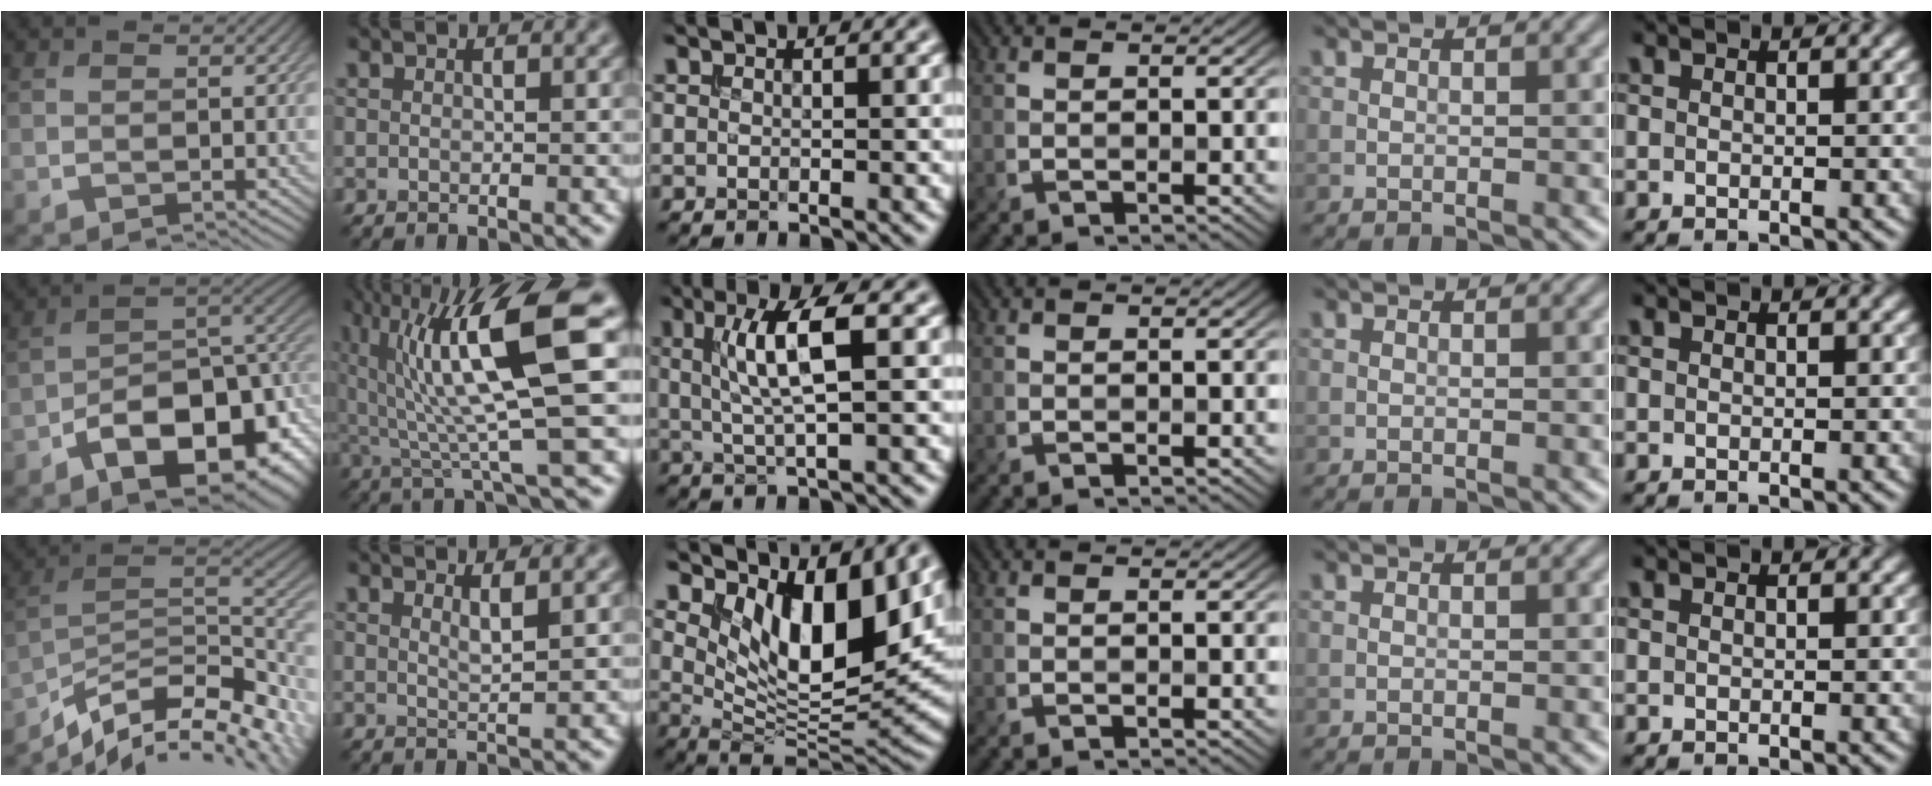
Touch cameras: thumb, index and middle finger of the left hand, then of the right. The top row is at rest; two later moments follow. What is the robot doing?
{"motion": "extract", "object": "bucket"}